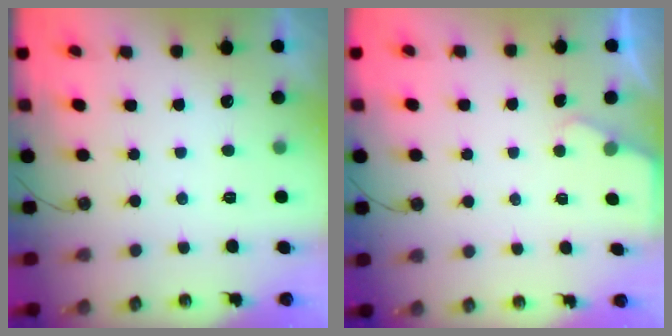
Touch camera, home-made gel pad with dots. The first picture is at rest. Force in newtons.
{"total": 1.7, "press": 1.6, "slide": 0.2}